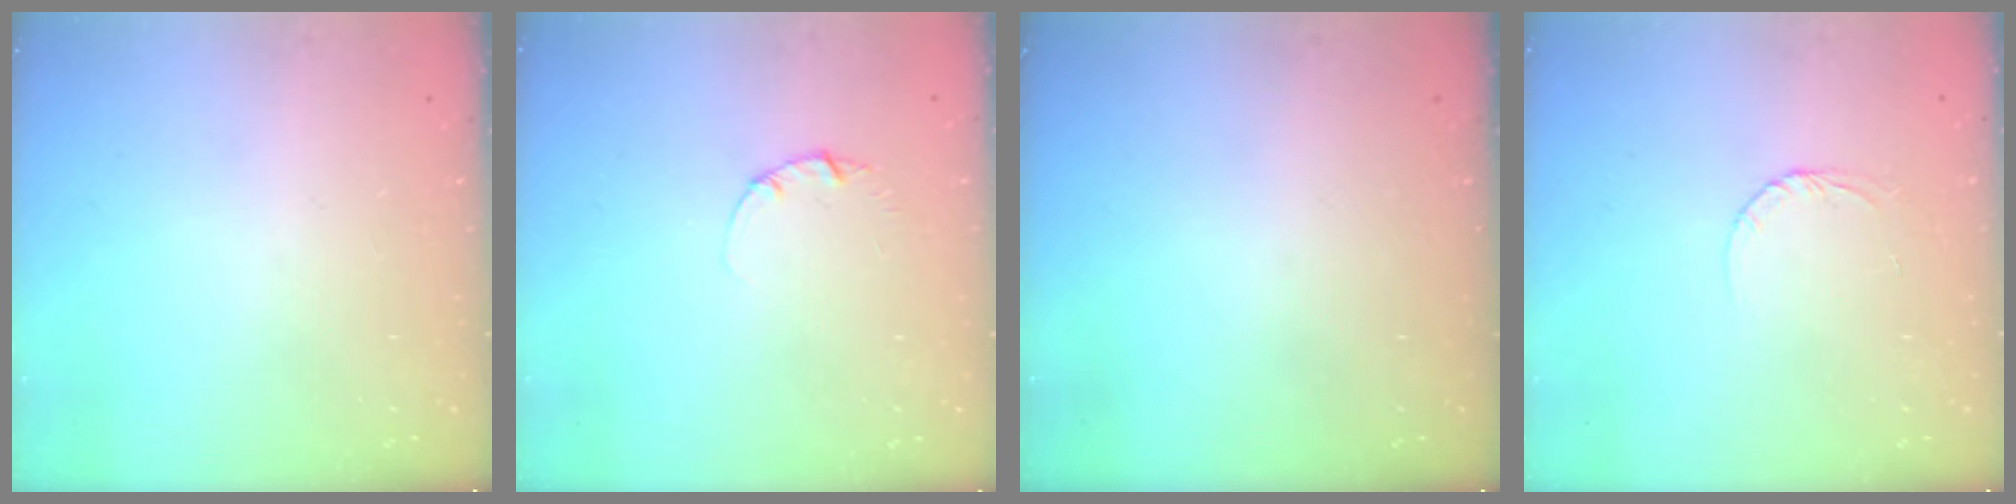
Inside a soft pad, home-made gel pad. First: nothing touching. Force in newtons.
{"total": 1.3, "press": 1.3, "slide": 0.2}
{"total": 0.0}
{"total": 3.5, "press": 3.5, "slide": 0.3}